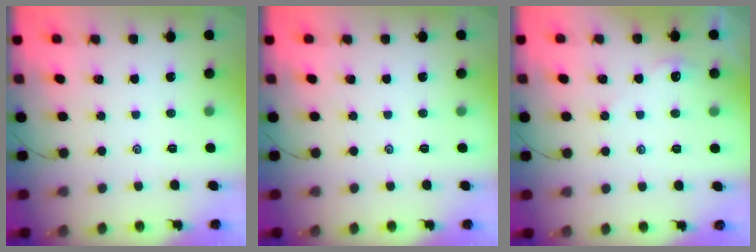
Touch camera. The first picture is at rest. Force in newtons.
{"total": 0.0}
{"total": 2.9, "press": 2.9, "slide": 0.4}